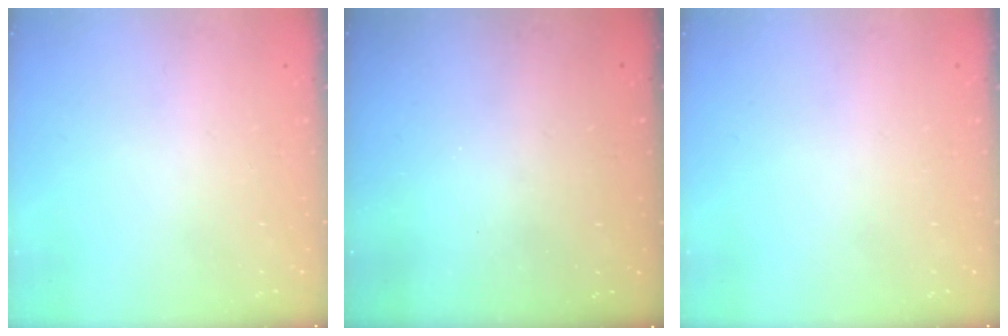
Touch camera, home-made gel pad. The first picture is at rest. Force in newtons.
{"total": 3.0, "press": 2.9, "slide": 0.8}
{"total": 0.0}